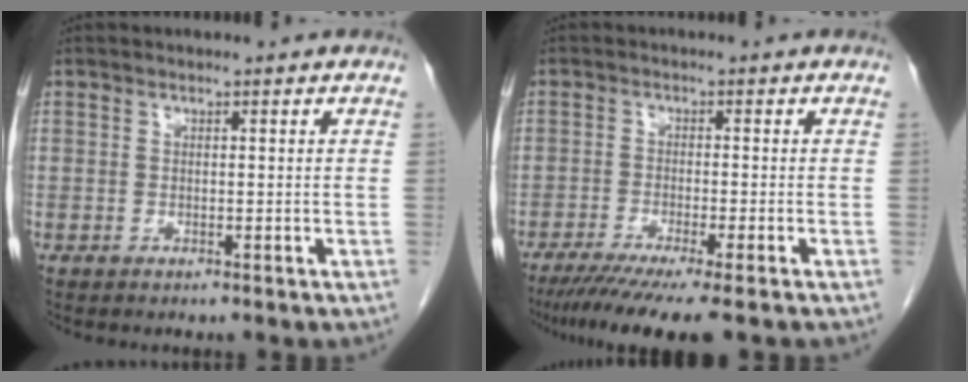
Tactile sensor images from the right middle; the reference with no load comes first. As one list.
[{"total": 9.0, "force": [-6.8, -0.4, 5.9], "torque": [-0.085, -0.024, -0.108]}]